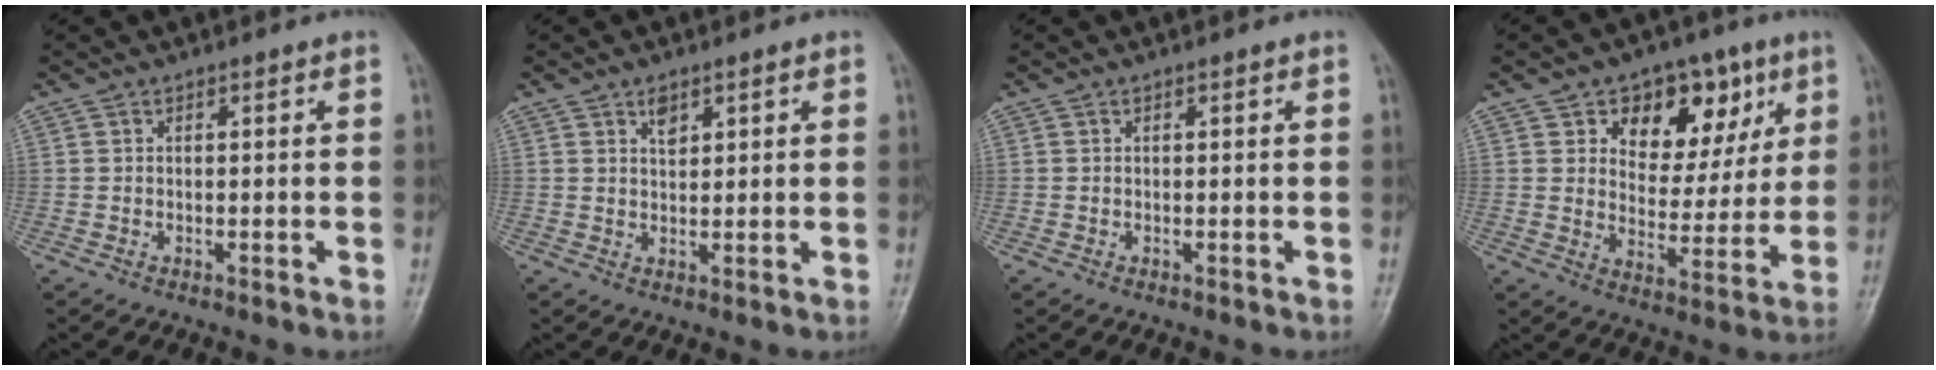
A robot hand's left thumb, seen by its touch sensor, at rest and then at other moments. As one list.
[{"total": 2.6, "force": [1.4, 1.6, 1.5], "torque": [-0.013, -0.009, 0.025]}, {"total": 0.0}, {"total": 14.1, "force": [6.4, 9.4, 8.4], "torque": [-0.065, -0.023, 0.099]}]